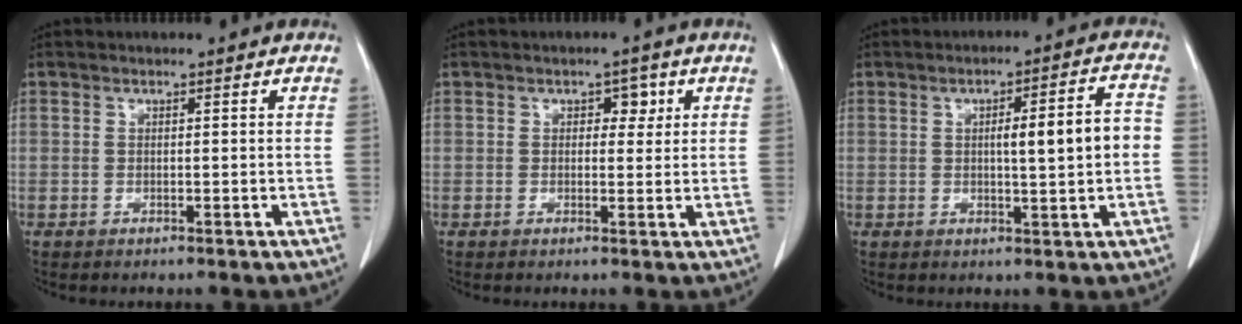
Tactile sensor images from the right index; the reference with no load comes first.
{"total": 2.5, "force": [0.9, 1.7, 1.7], "torque": [-0.016, 0.009, 0.010]}
{"total": 7.7, "force": [0.0, 0.8, 7.6], "torque": [-0.109, 0.017, 0.001]}